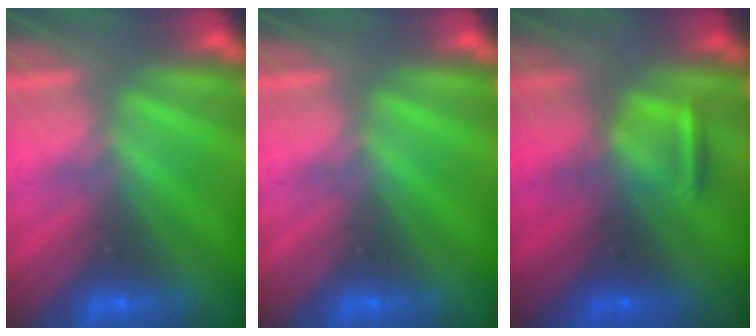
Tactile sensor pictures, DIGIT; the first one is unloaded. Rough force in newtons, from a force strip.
{"total": 0.0}
{"total": 2.9}